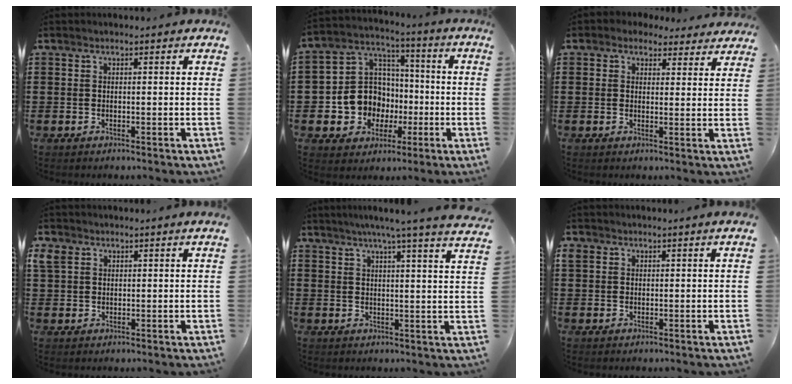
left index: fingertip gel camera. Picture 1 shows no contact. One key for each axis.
{"total": 9.7, "fx": -1.6, "fy": 9.2, "fz": 2.7, "tx": -0.105, "ty": 0.003, "tz": -0.025}
{"total": 2.9, "fx": 2.5, "fy": 1.3, "fz": 0.6, "tx": -0.013, "ty": -0.004, "tz": 0.045}
{"total": 2.6, "fx": 2.0, "fy": 1.3, "fz": 1.0, "tx": -0.026, "ty": 0.004, "tz": 0.039}
{"total": 5.3, "fx": 4.4, "fy": -1.2, "fz": 2.7, "tx": -0.060, "ty": -0.030, "tz": 0.070}
{"total": 1.4, "fx": 1.3, "fy": 0.4, "fz": 0.4, "tx": -0.013, "ty": 0.002, "tz": 0.025}